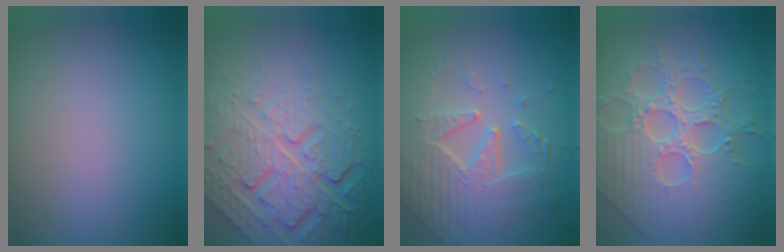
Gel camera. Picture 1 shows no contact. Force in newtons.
{"total": 8.5, "press": 5.9, "slide": 6.2}
{"total": 7.1, "press": 5.2, "slide": 4.8}
{"total": 9.1, "press": 6.6, "slide": 6.2}